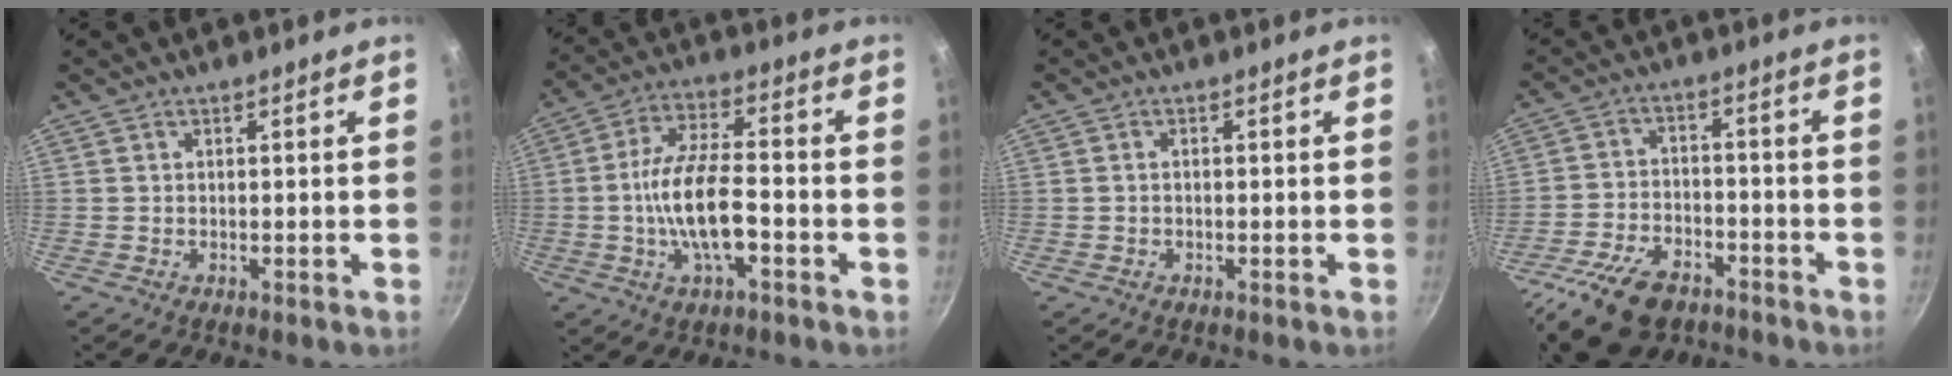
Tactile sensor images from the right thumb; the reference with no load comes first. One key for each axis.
{"total": 12.4, "fx": -3.0, "fy": 4.7, "fz": 11.1, "tx": -0.202, "ty": 0.028, "tz": -0.064}
{"total": 0.8, "fx": -0.2, "fy": 0.5, "fz": 0.5, "tx": -0.011, "ty": 0.006, "tz": -0.002}
{"total": 14.3, "fx": -9.0, "fy": 7.7, "fz": 7.9, "tx": -0.150, "ty": 0.034, "tz": -0.165}